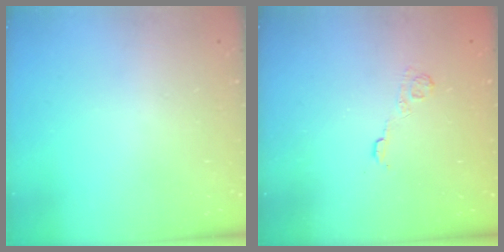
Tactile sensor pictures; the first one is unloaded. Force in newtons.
{"total": 3.7, "press": 3.4, "slide": 1.4}